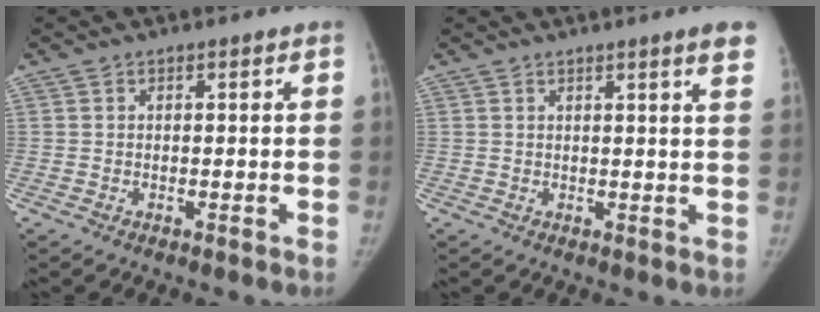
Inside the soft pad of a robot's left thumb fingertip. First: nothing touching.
{"total": 4.9, "force": [3.2, 0.0, 3.6], "torque": [-0.040, -0.011, 0.032]}